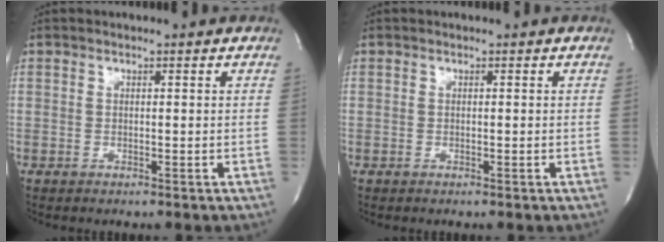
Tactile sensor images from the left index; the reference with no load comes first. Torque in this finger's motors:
{"motor_torque": [-0.02, 0.02, 0.00, 0.00]}